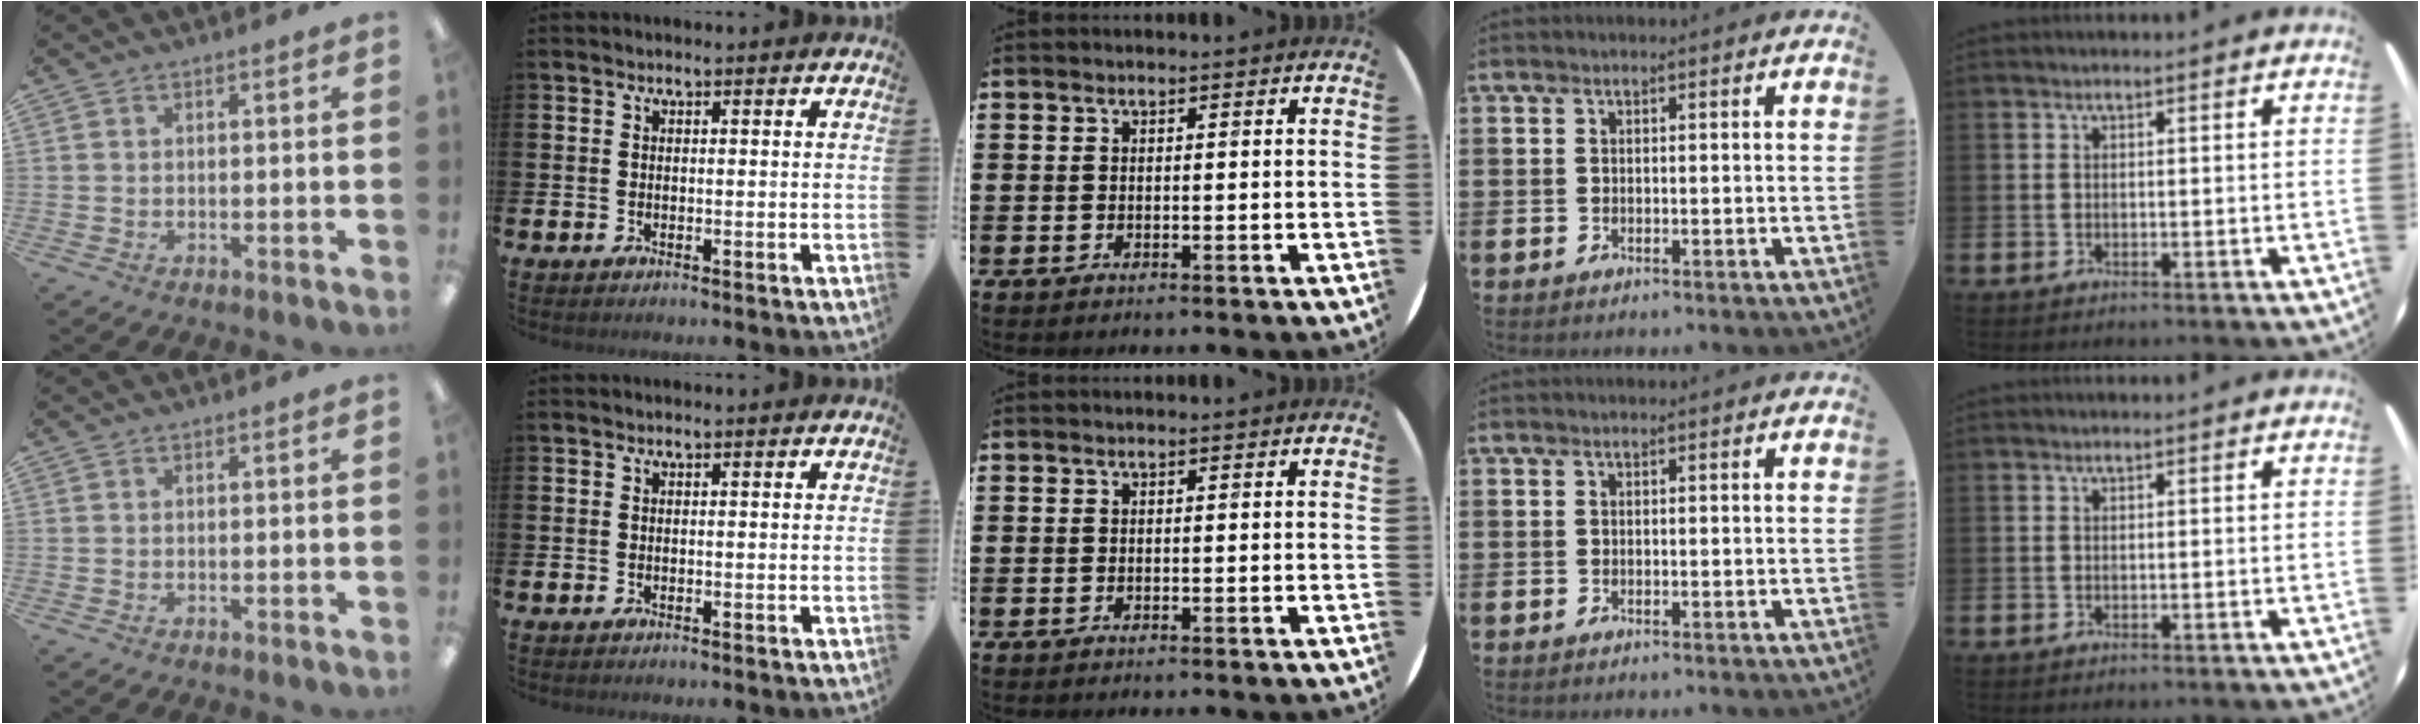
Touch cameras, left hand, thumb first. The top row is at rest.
{}